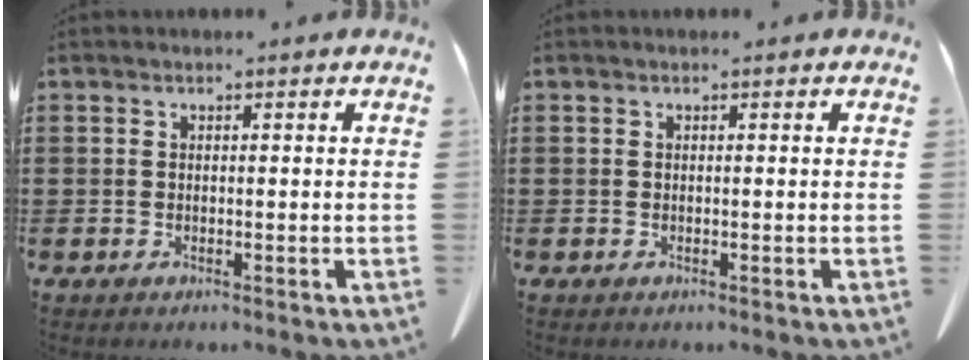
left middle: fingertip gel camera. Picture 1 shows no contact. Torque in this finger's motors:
{"motor_torque": [0.02, 0.02, -0.01, 0.00]}